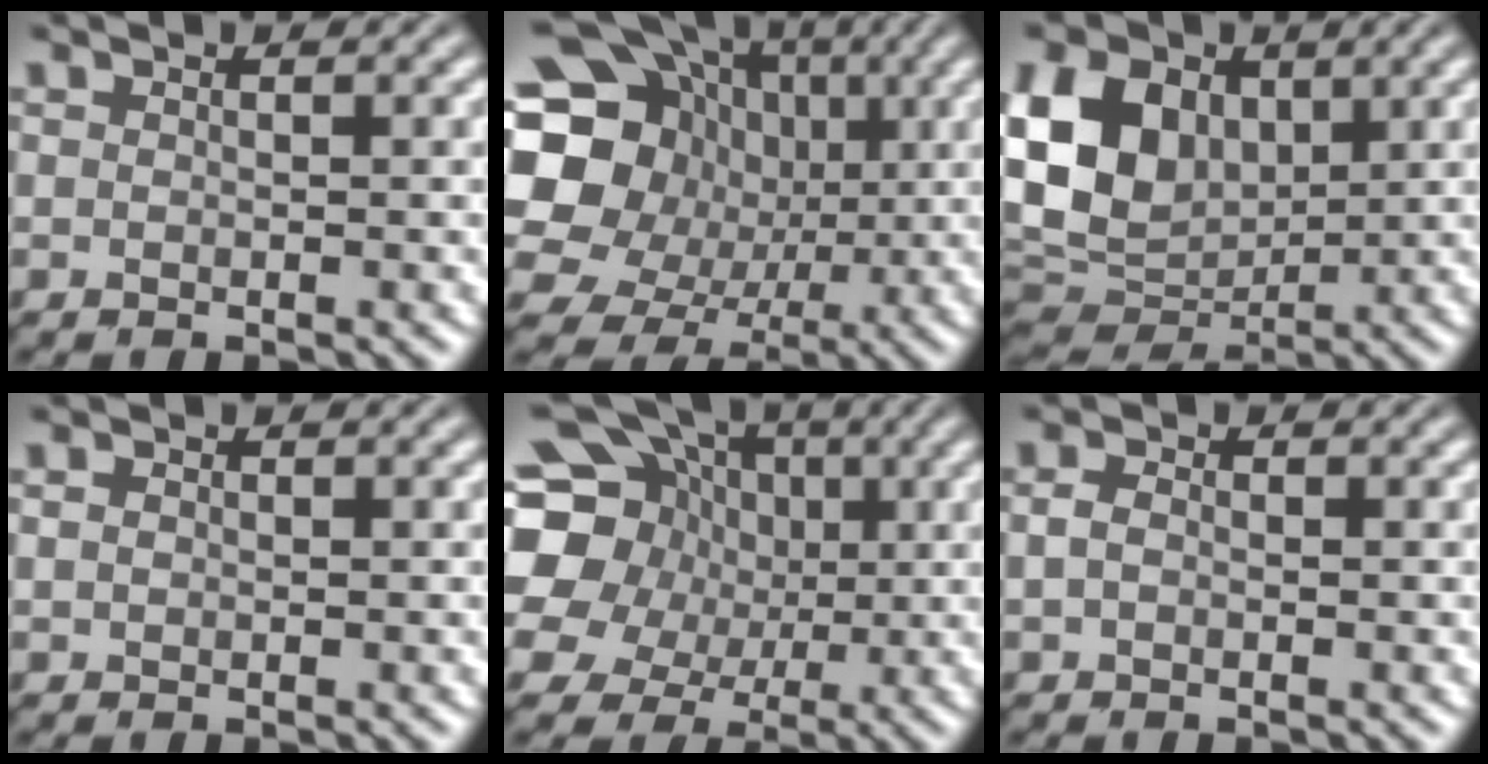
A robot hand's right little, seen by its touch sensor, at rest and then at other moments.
{"total": 18.7, "force": [1.2, 16.9, 7.9], "torque": [-0.181, 0.027, -0.011]}
{"total": 9.9, "force": [2.5, 7.3, 6.2], "torque": [-0.153, 0.010, 0.040]}
{"total": 0.7, "force": [0.1, 0.6, 0.3], "torque": [-0.005, 0.000, 0.001]}
{"total": 19.3, "force": [3.2, 17.3, 8.0], "torque": [-0.179, 0.017, 0.017]}
{"total": 1.2, "force": [-0.1, 0.9, 0.8], "torque": [-0.017, 0.002, -0.006]}